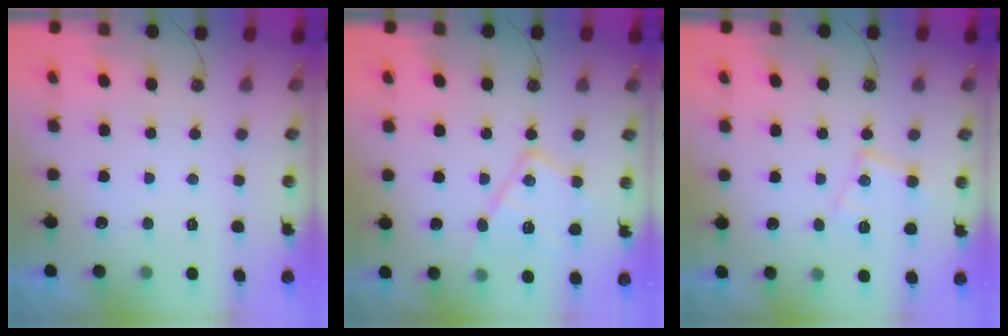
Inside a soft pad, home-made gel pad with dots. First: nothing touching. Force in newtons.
{"total": 13.9, "press": 13.9, "slide": 1.2}
{"total": 11.6, "press": 11.6, "slide": 0.8}